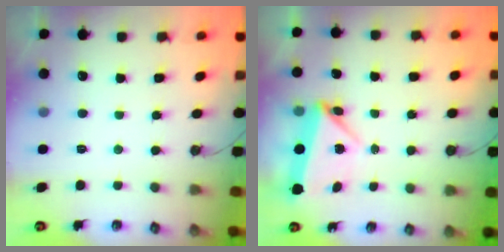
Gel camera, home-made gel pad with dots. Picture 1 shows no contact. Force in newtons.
{"total": 7.7, "press": 7.5, "slide": 1.5}